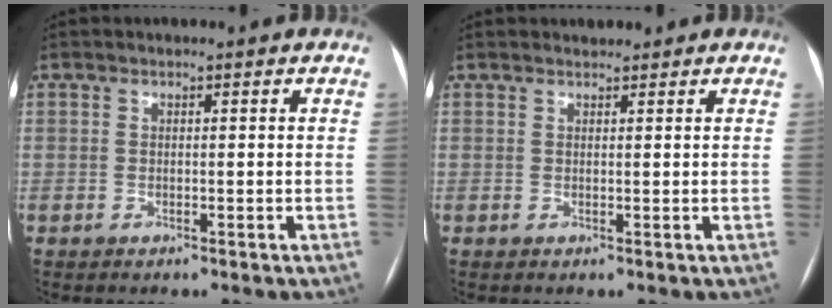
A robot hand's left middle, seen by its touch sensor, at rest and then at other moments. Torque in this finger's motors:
{"motor_torque": [0.01, 0.00, -0.05, -0.01]}